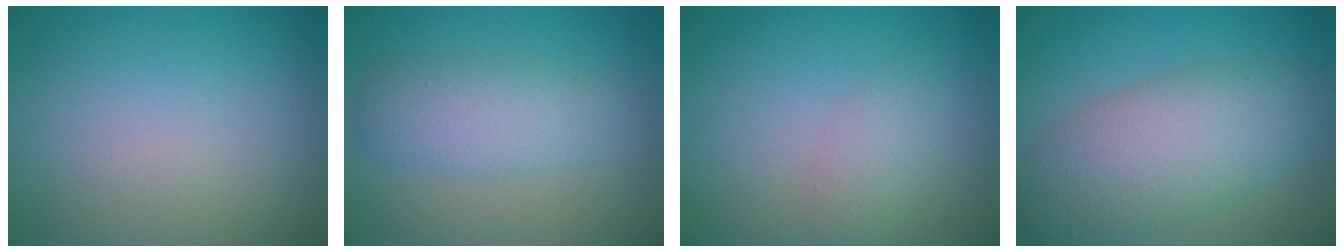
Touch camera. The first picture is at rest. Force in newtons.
{"total": 4.1, "press": 4.1, "slide": 0.1}
{"total": 1.9, "press": 1.9, "slide": 0.1}
{"total": 7.9, "press": 7.9, "slide": 0.3}